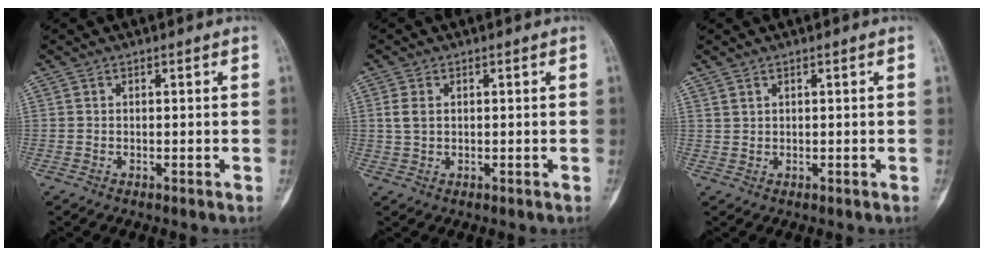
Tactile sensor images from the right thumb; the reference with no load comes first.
{"total": 2.7, "force": [0.5, 1.7, 2.0], "torque": [-0.046, 0.001, 0.011]}
{"total": 0.8, "force": [0.7, 0.3, 0.3], "torque": [-0.001, -0.003, 0.015]}